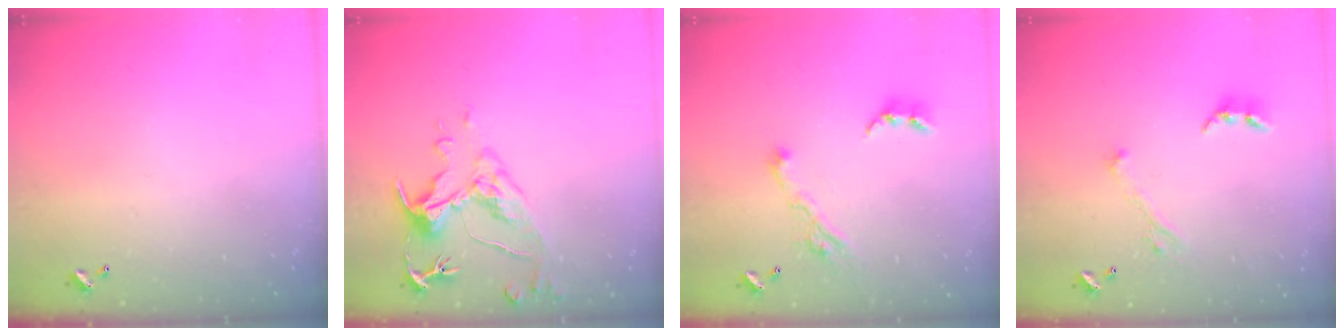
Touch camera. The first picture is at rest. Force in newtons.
{"total": 6.9, "press": 6.8, "slide": 1.5}
{"total": 7.8, "press": 7.7, "slide": 0.9}
{"total": 2.9, "press": 2.8, "slide": 0.8}